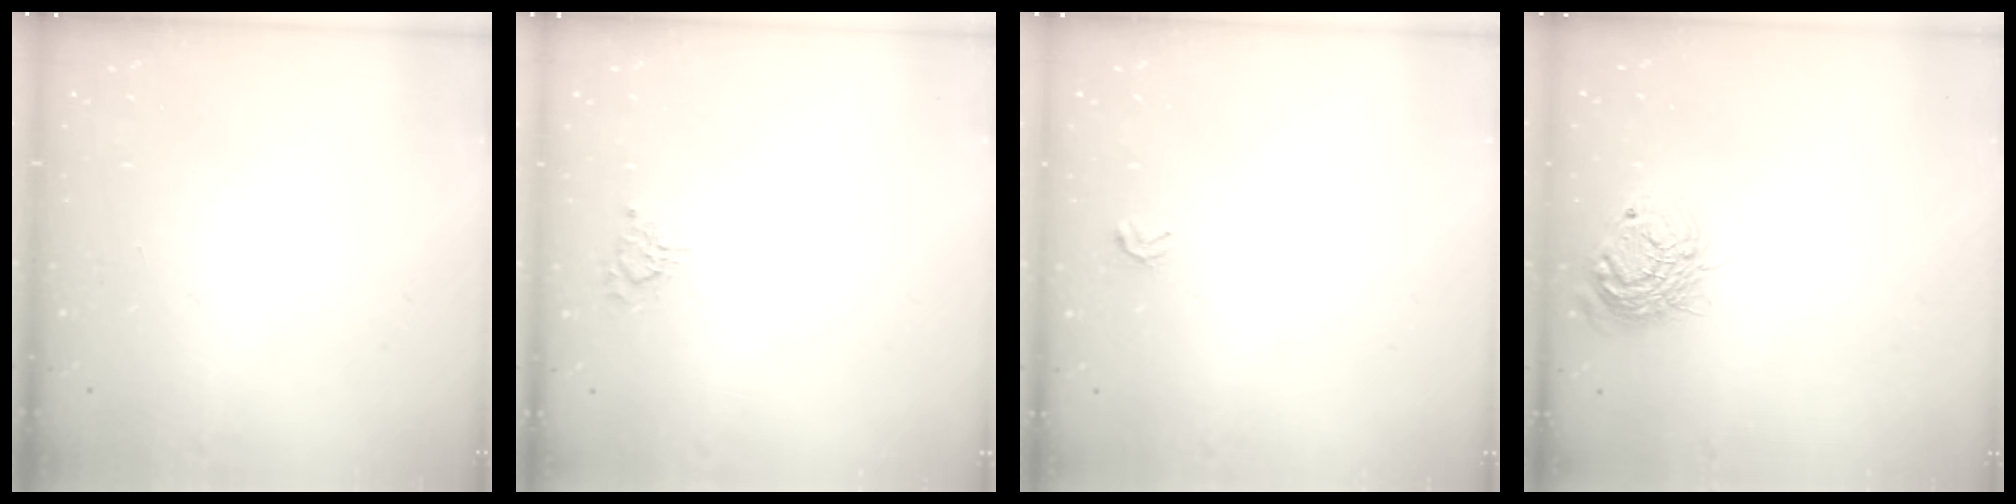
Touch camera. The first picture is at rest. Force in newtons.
{"total": 2.5, "press": 2.5, "slide": 0.3}
{"total": 2.5, "press": 2.5, "slide": 0.5}
{"total": 12.6, "press": 12.5, "slide": 1.2}